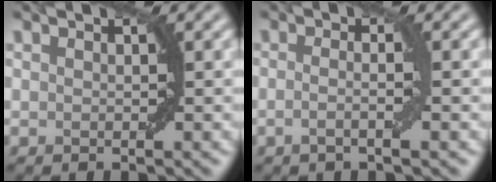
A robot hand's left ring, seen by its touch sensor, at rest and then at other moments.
{"total": 2.3, "force": [-0.4, 0.5, 2.2], "torque": [-0.031, -0.001, -0.015]}